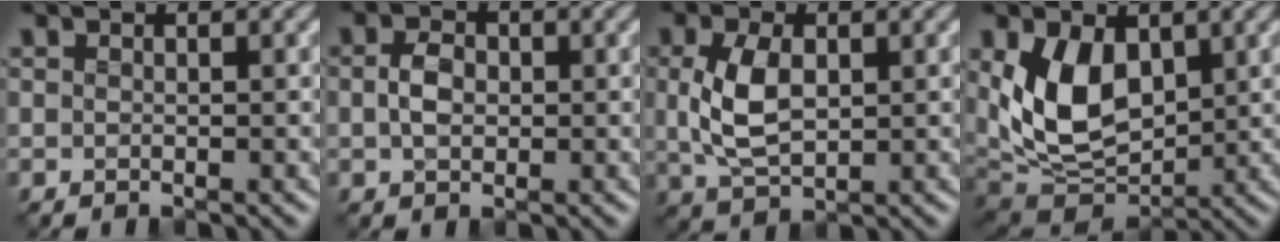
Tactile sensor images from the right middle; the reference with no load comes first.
{"total": 2.4, "force": [-0.5, 1.7, 1.7], "torque": [-0.035, 0.001, -0.015]}
{"total": 4.6, "force": [-0.1, 2.6, 3.8], "torque": [-0.089, 0.000, 0.001]}
{"total": 7.4, "force": [1.1, 4.7, 5.6], "torque": [-0.108, -0.018, 0.018]}